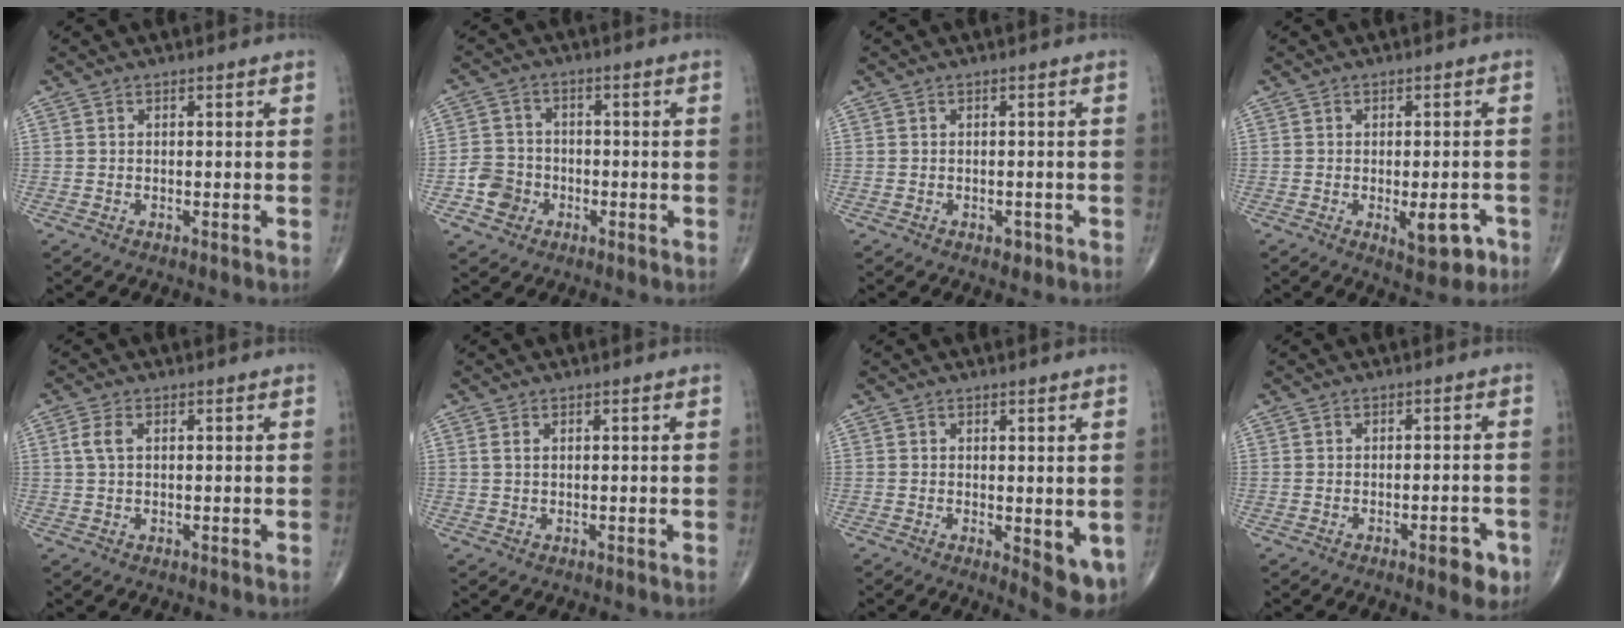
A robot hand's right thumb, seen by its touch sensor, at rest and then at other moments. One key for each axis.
{"total": 5.7, "fx": -2.1, "fy": 5.1, "fz": 1.7, "tx": -0.007, "ty": 0.019, "tz": -0.038}
{"total": 1.4, "fx": -0.7, "fy": 1.0, "fz": 0.7, "tx": -0.005, "ty": 0.002, "tz": -0.006}
{"total": 6.3, "fx": -2.3, "fy": 2.7, "fz": 5.2, "tx": -0.051, "ty": 0.003, "tz": -0.021}
{"total": 2.9, "fx": 0.8, "fy": 1.5, "fz": 2.4, "tx": -0.061, "ty": 0.010, "tz": 0.016}
{"total": 1.1, "fx": 0.4, "fy": 0.5, "fz": 0.9, "tx": -0.023, "ty": 0.010, "tz": 0.013}
{"total": 6.4, "fx": -0.9, "fy": 2.6, "fz": 5.8, "tx": -0.064, "ty": -0.017, "tz": -0.006}
{"total": 4.6, "fx": -2.3, "fy": 1.7, "fz": 3.6, "tx": -0.031, "ty": 0.009, "tz": -0.026}